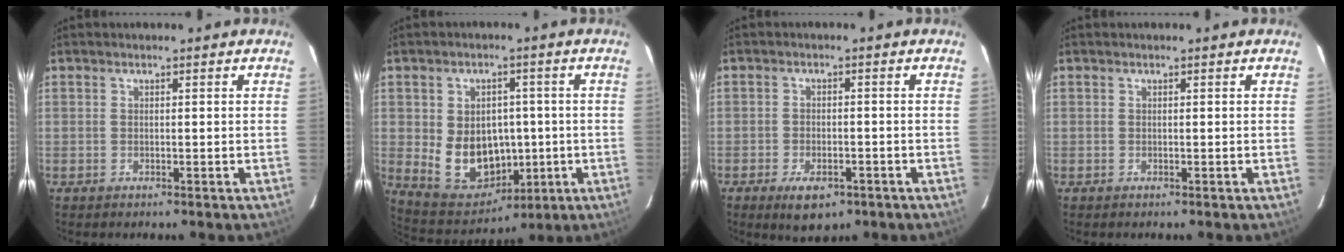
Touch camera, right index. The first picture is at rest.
{"total": 13.0, "force": [-1.1, 10.5, 7.6], "torque": [-0.162, 0.002, 0.012]}
{"total": 6.6, "force": [-3.9, 3.3, 4.2], "torque": [-0.086, -0.012, -0.058]}
{"total": 0.0}